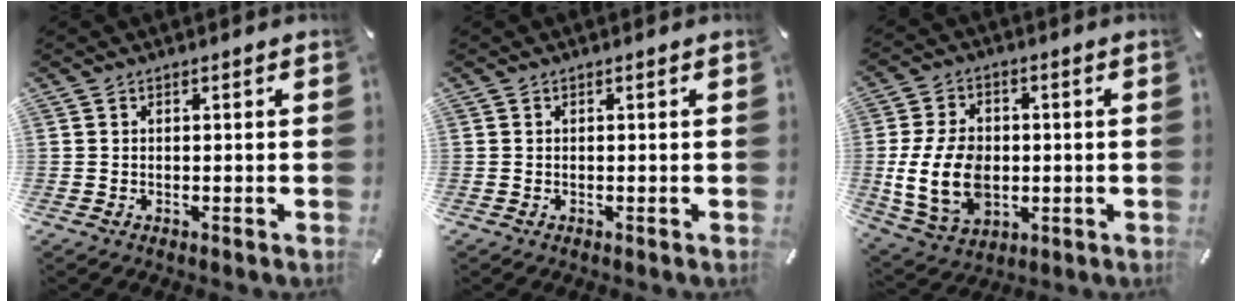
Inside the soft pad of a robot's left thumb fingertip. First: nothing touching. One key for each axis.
{"total": 0.0}
{"total": 14.8, "fx": -1.2, "fy": 10.9, "fz": 10.0, "tx": -0.222, "ty": -0.001, "tz": -0.021}